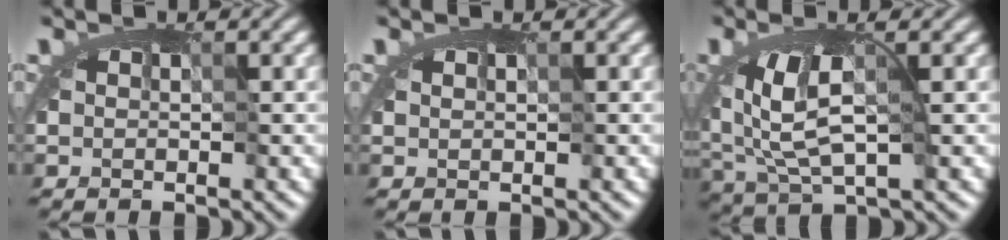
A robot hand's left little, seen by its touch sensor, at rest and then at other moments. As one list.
[{"total": 0.0}, {"total": 3.8, "force": [-0.3, 1.8, 3.4], "torque": [-0.068, -0.011, -0.002]}]